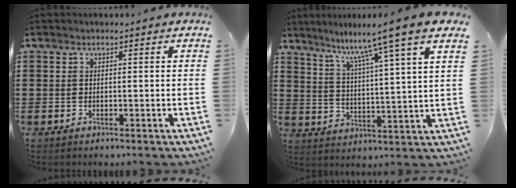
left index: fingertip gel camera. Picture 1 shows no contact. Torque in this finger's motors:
{"motor_torque": [2.14, 0.00, 0.97, 0.21]}